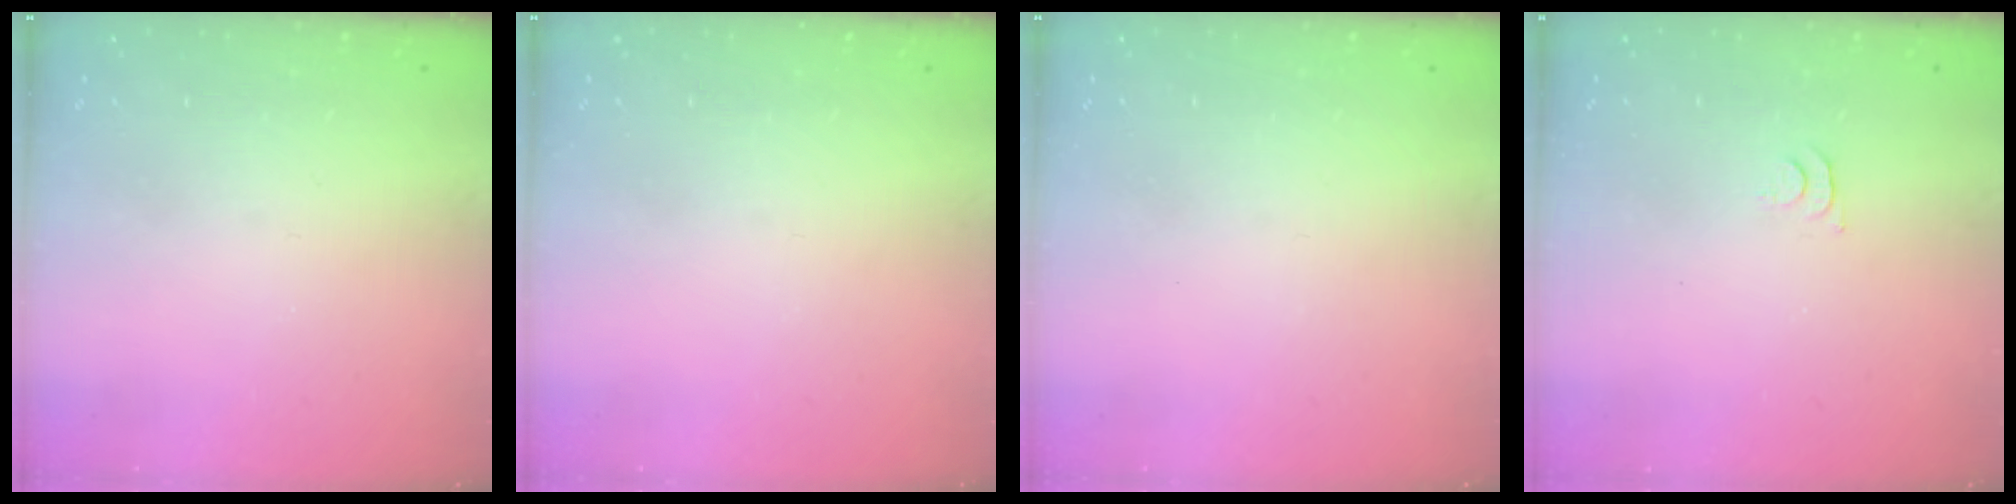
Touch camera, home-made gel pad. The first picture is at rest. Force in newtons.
{"total": 0.0}
{"total": 0.0}
{"total": 5.2, "press": 5.1, "slide": 0.5}